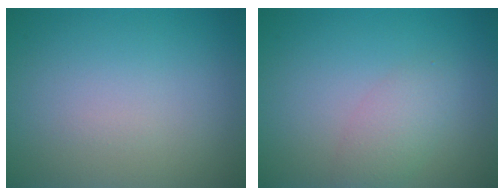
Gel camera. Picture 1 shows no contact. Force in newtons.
{"total": 2.2, "press": 2.2, "slide": 0.1}